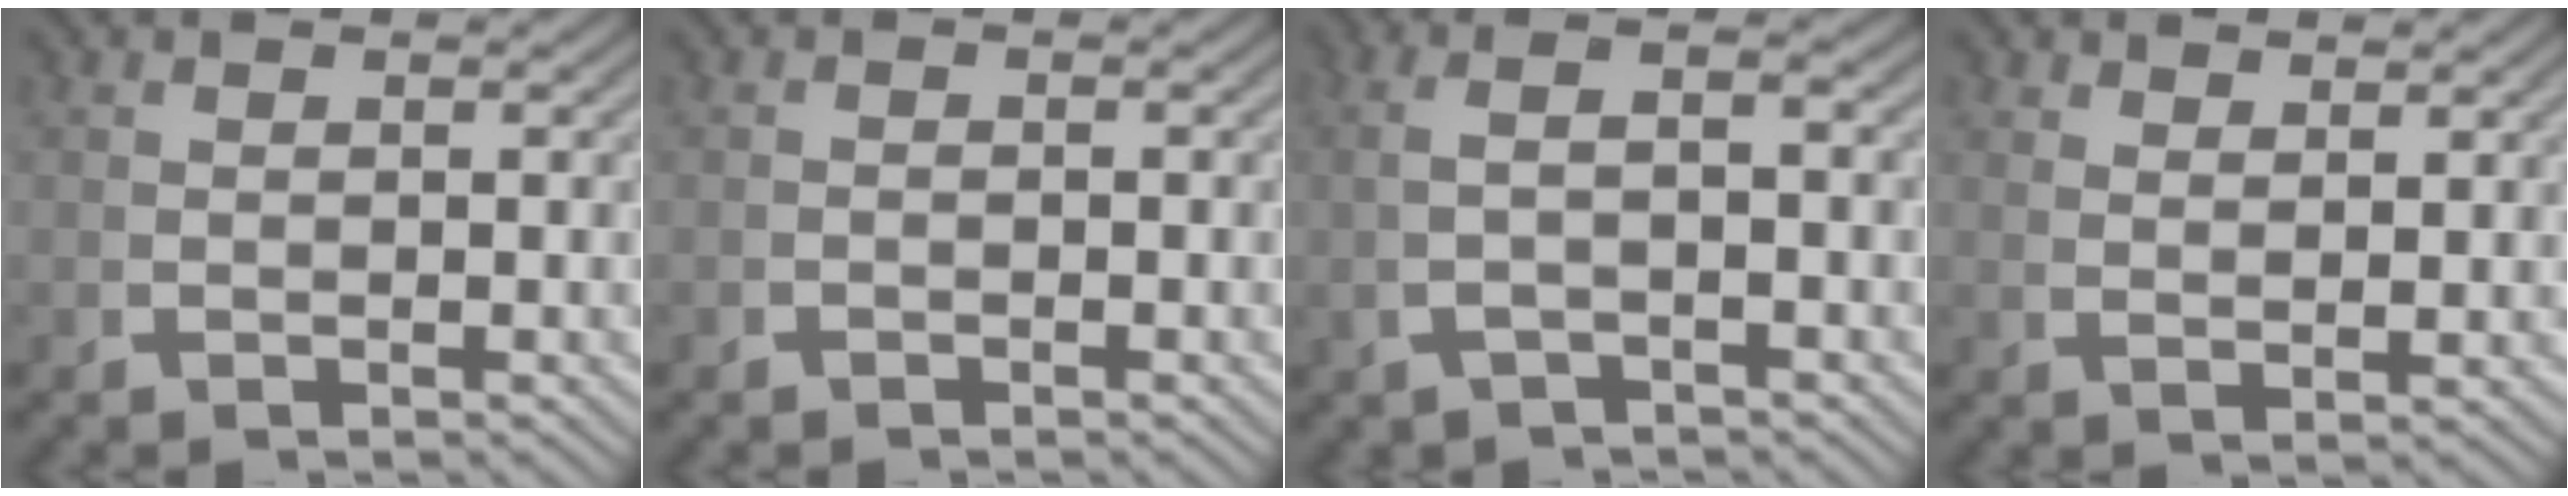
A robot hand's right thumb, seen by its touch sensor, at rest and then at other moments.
{"total": 0.7, "force": [-0.6, -0.3, -0.1], "torque": [0.008, 0.001, -0.013]}
{"total": 3.5, "force": [-0.1, 1.0, 3.3], "torque": [-0.066, 0.013, 0.001]}
{"total": 2.2, "force": [2.1, -0.3, 0.6], "torque": [-0.004, 0.004, 0.042]}